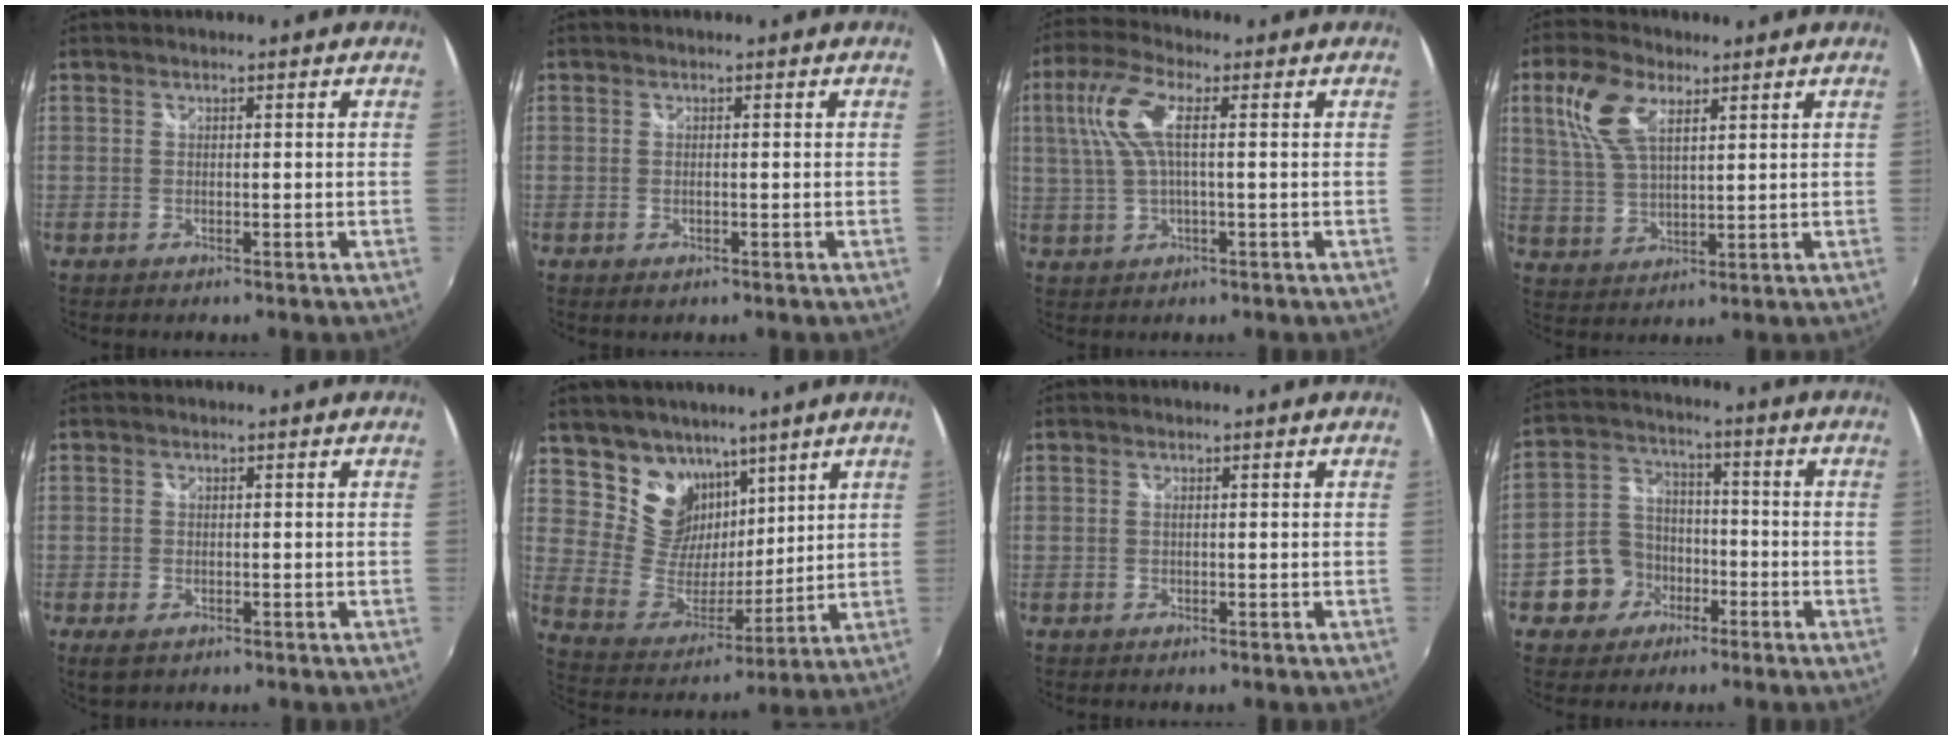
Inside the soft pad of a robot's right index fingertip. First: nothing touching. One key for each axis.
{"total": 1.0, "fx": -0.4, "fy": 0.6, "fz": 0.7, "tx": -0.015, "ty": -0.004, "tz": -0.005}
{"total": 8.5, "fx": 1.6, "fy": 2.2, "fz": 8.1, "tx": -0.167, "ty": 0.010, "tz": 0.035}
{"total": 10.3, "fx": 4.6, "fy": 5.1, "fz": 7.7, "tx": -0.165, "ty": 0.019, "tz": 0.094}
{"total": 2.8, "fx": -1.5, "fy": 1.6, "fz": 1.8, "tx": -0.036, "ty": -0.010, "tz": -0.024}
{"total": 13.0, "fx": 8.6, "fy": 8.7, "fz": 4.3, "tx": -0.091, "ty": 0.002, "tz": 0.174}
{"total": 0.0}
{"total": 9.0, "fx": -4.2, "fy": 7.6, "fz": 2.4, "tx": -0.074, "ty": 0.032, "tz": -0.067}